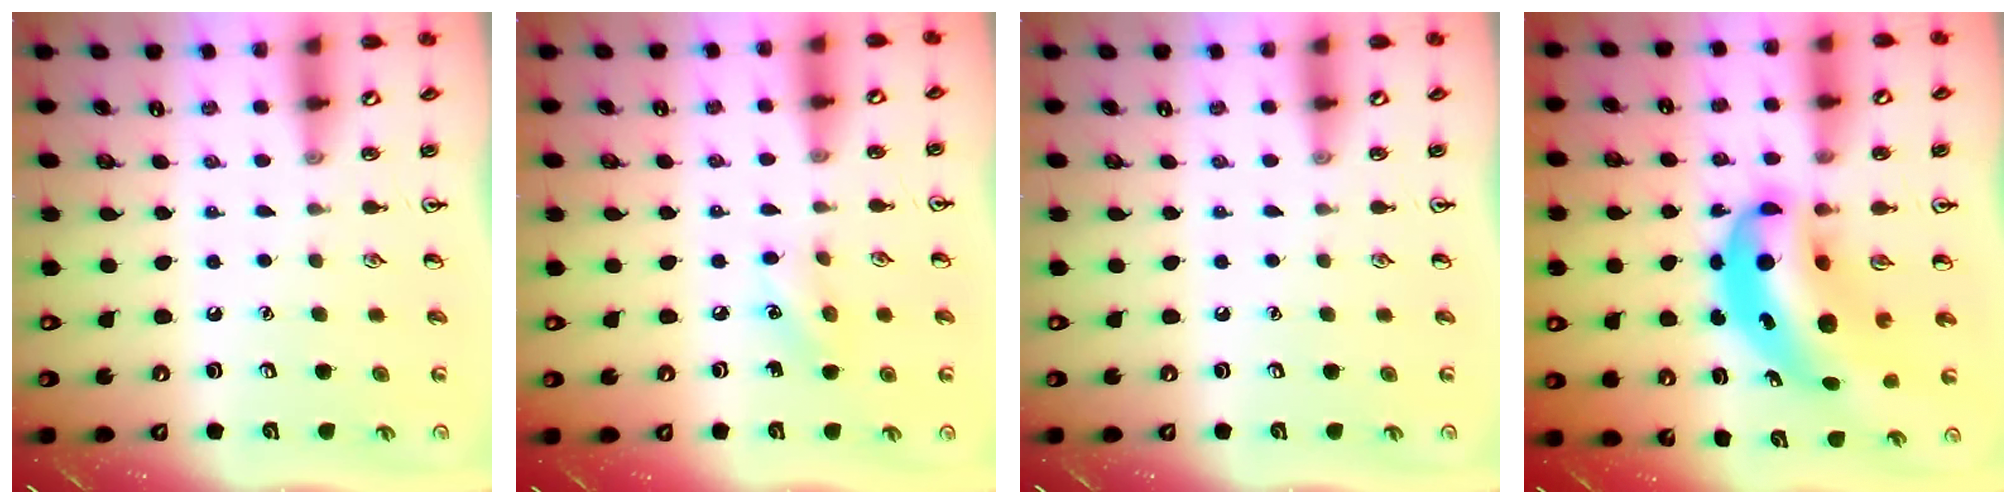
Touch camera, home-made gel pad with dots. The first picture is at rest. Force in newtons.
{"total": 6.0, "press": 5.8, "slide": 1.7}
{"total": 0.0}
{"total": 13.1, "press": 12.5, "slide": 4.0}